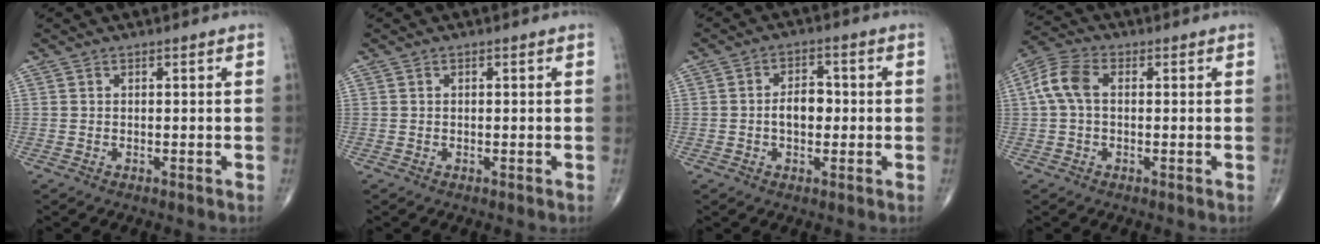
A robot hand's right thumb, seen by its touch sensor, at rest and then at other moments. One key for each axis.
{"total": 0.0}
{"total": 5.3, "fx": -0.4, "fy": 3.3, "fz": 4.0, "tx": -0.057, "ty": 0.015, "tz": -0.012}
{"total": 6.8, "fx": 0.6, "fy": 4.2, "fz": 5.3, "tx": -0.120, "ty": 0.021, "tz": 0.006}